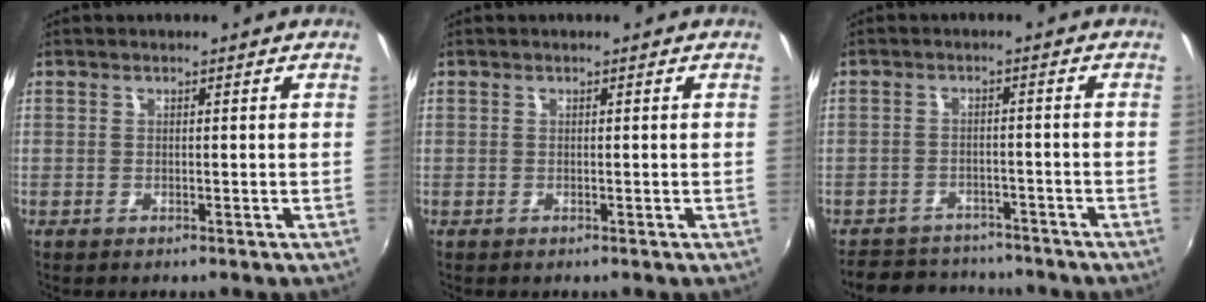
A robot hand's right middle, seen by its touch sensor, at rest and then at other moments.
{"total": 0.0}
{"total": 10.6, "force": [-9.3, 4.2, 2.6], "torque": [-0.072, 0.014, -0.131]}